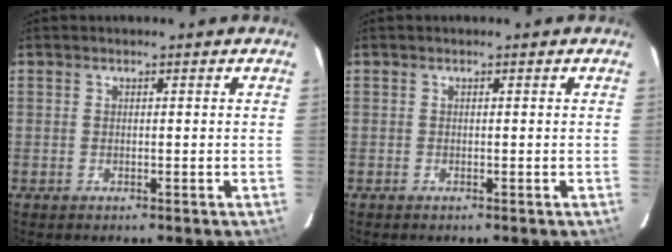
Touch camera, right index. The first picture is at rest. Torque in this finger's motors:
{"motor_torque": [0.10, -0.15, 0.04, 0.01]}